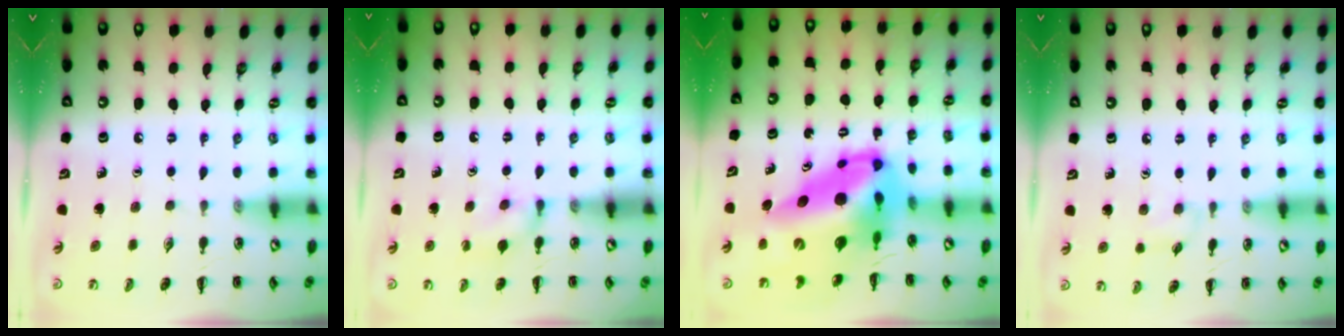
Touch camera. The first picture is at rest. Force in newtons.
{"total": 5.7, "press": 5.6, "slide": 1.3}
{"total": 16.4, "press": 15.7, "slide": 4.8}
{"total": 4.8, "press": 4.4, "slide": 1.9}